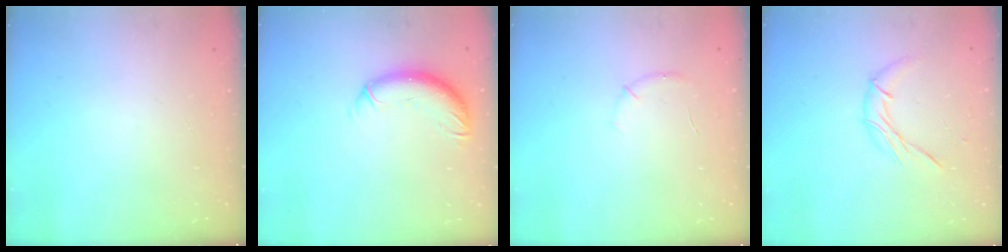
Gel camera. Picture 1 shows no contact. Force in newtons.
{"total": 10.0, "press": 9.9, "slide": 1.9}
{"total": 6.8, "press": 6.6, "slide": 1.8}
{"total": 6.8, "press": 6.8, "slide": 0.7}